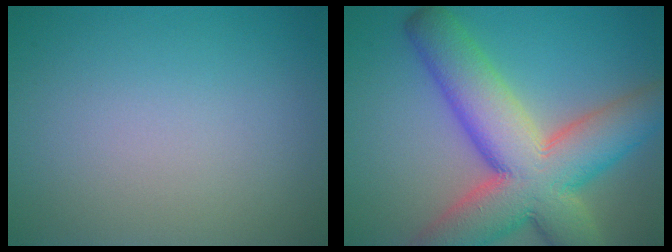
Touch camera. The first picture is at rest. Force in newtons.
{"total": 13.1, "press": 13.0, "slide": 0.8}